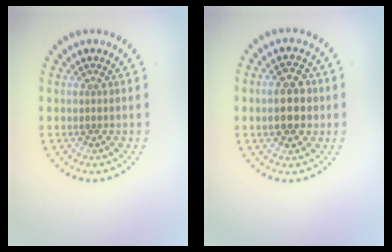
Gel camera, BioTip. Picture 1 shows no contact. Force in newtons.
{"total": 4.6, "press": 4.6, "slide": 0.3}